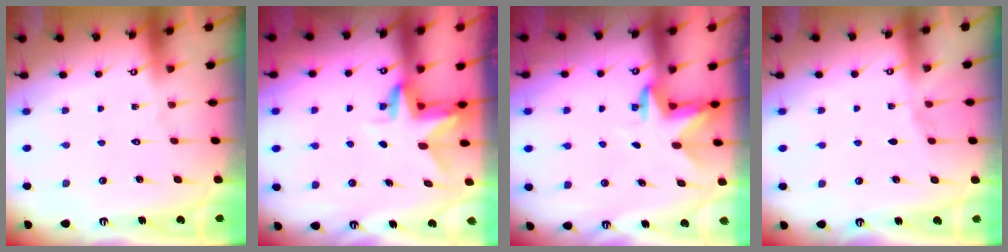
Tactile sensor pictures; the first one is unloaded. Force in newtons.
{"total": 3.2, "press": 3.2, "slide": 0.2}
{"total": 3.1, "press": 3.0, "slide": 0.8}
{"total": 3.3, "press": 3.3, "slide": 0.4}